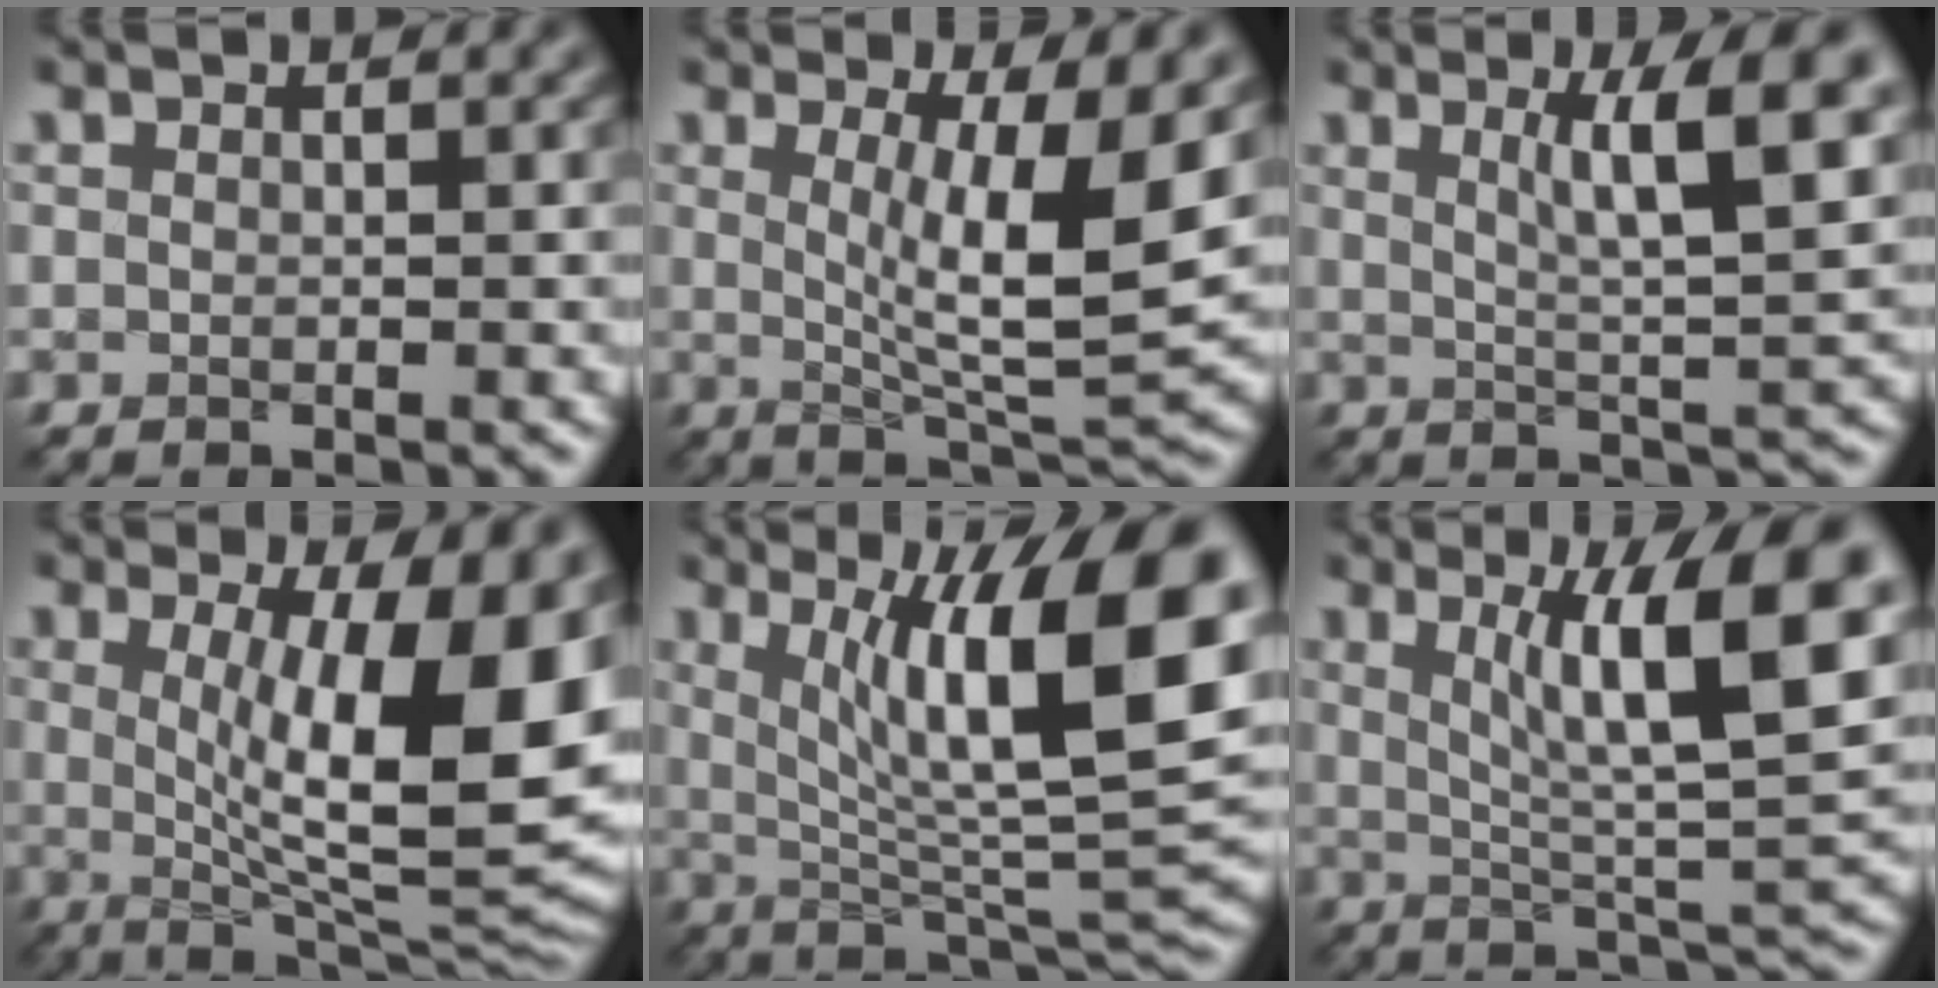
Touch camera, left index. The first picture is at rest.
{"total": 8.6, "force": [1.4, 2.0, 8.2], "torque": [-0.133, -0.020, 0.029]}
{"total": 7.4, "force": [2.6, 1.4, 6.8], "torque": [-0.094, -0.002, 0.041]}
{"total": 14.9, "force": [1.7, 5.0, 14.0], "torque": [-0.163, -0.009, 0.030]}
{"total": 14.4, "force": [3.5, 4.0, 13.4], "torque": [-0.187, -0.003, 0.053]}
{"total": 11.0, "force": [3.5, 2.4, 10.1], "torque": [-0.151, -0.001, 0.062]}